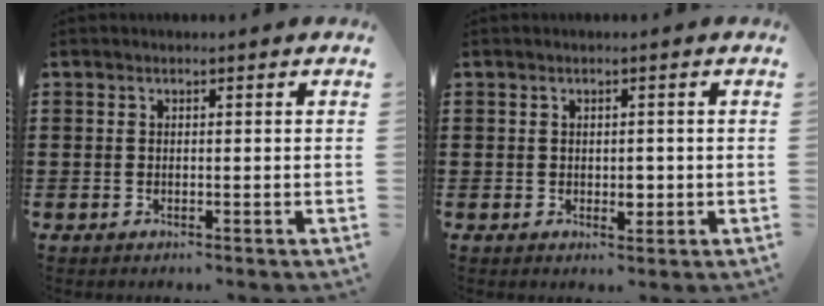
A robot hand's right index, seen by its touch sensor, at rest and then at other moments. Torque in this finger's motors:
{"motor_torque": [0.28, 0.07, 0.04, 0.03]}